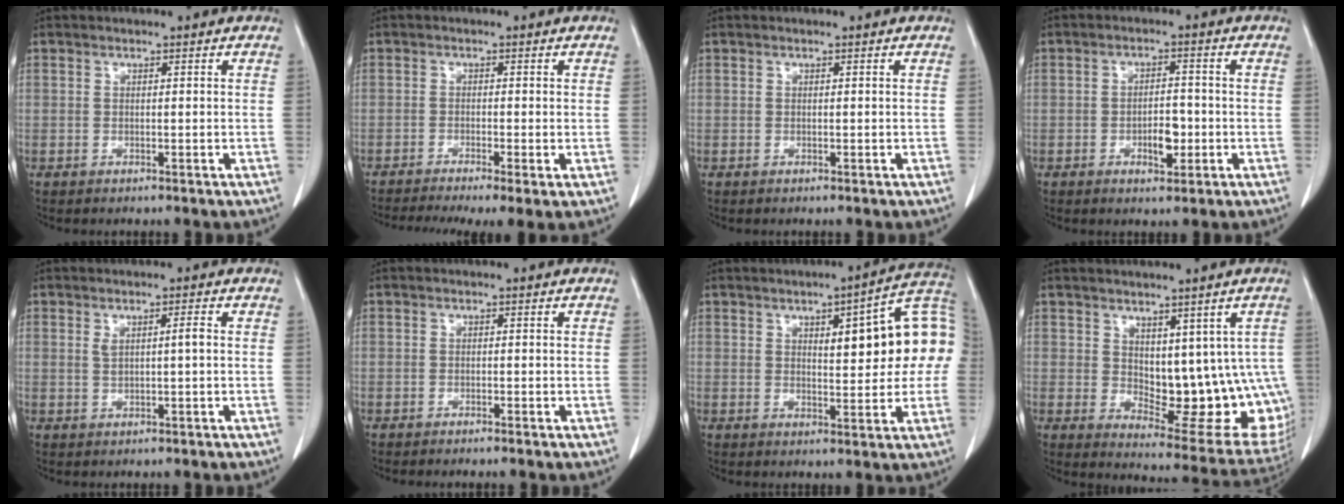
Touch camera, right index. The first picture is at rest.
{"total": 9.0, "force": [-6.1, 1.5, 6.5], "torque": [-0.107, -0.013, -0.099]}
{"total": 0.0}
{"total": 4.2, "force": [-1.3, 1.8, 3.6], "torque": [-0.055, 0.003, -0.017]}
{"total": 2.1, "force": [0.3, 0.1, 2.1], "torque": [-0.038, 0.004, 0.010]}
{"total": 1.0, "force": [-0.9, -0.2, 0.5], "torque": [-0.009, 0.001, -0.014]}
{"total": 14.1, "force": [2.2, 3.8, 13.4], "torque": [-0.174, 0.034, 0.025]}
{"total": 14.5, "force": [0.6, 7.6, 12.3], "torque": [-0.139, -0.010, 0.027]}